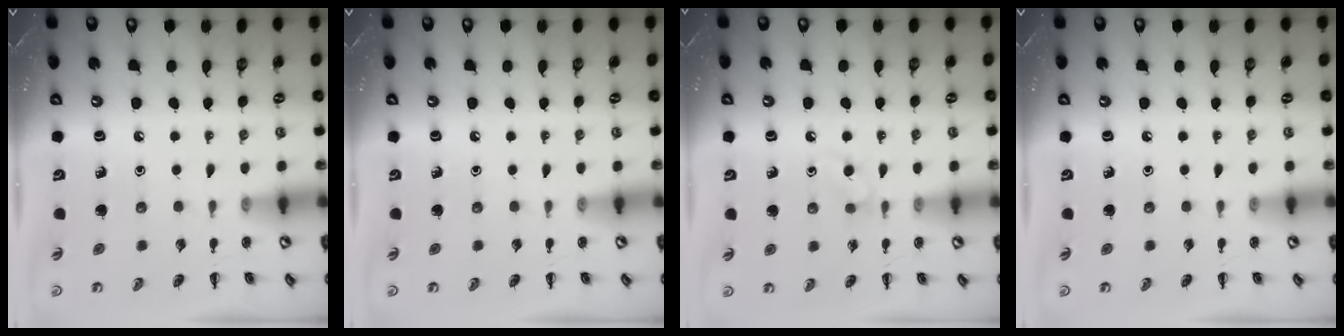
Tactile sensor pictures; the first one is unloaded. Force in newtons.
{"total": 0.0}
{"total": 2.9, "press": 2.6, "slide": 1.3}
{"total": 0.0}